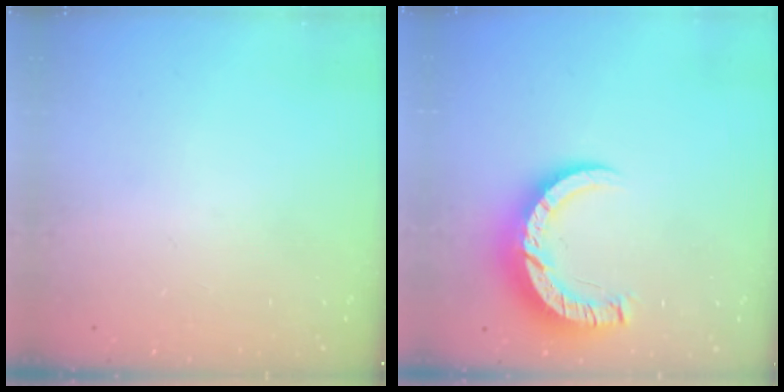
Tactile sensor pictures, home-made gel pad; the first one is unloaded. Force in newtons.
{"total": 10.0, "press": 9.9, "slide": 1.0}